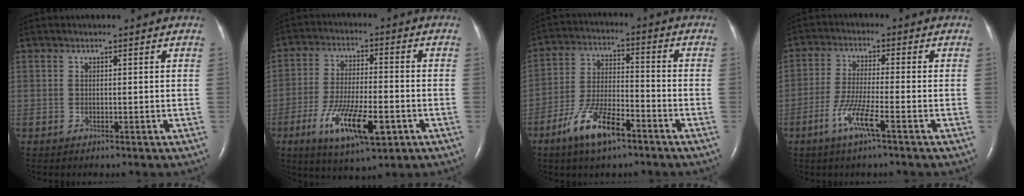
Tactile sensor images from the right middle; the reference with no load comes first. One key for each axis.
{"total": 12.1, "fx": -5.0, "fy": 3.2, "fz": 10.5, "tx": -0.193, "ty": -0.017, "tz": -0.081}
{"total": 10.0, "fx": -6.2, "fy": 3.0, "fz": 7.3, "tx": -0.151, "ty": -0.002, "tz": -0.114}
{"total": 6.2, "fx": -3.2, "fy": 0.0, "fz": 5.4, "tx": -0.109, "ty": -0.010, "tz": -0.065}